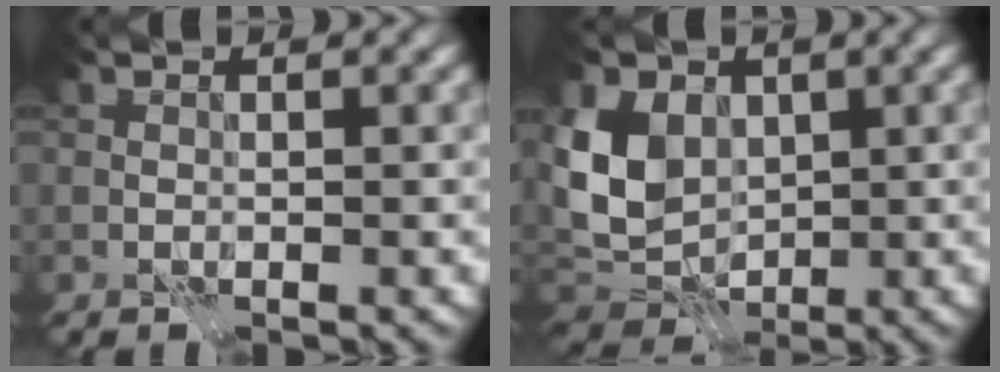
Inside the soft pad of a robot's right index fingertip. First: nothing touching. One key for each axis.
{"total": 7.3, "fx": 1.2, "fy": 5.7, "fz": 4.4, "tx": -0.109, "ty": 0.001, "tz": 0.016}